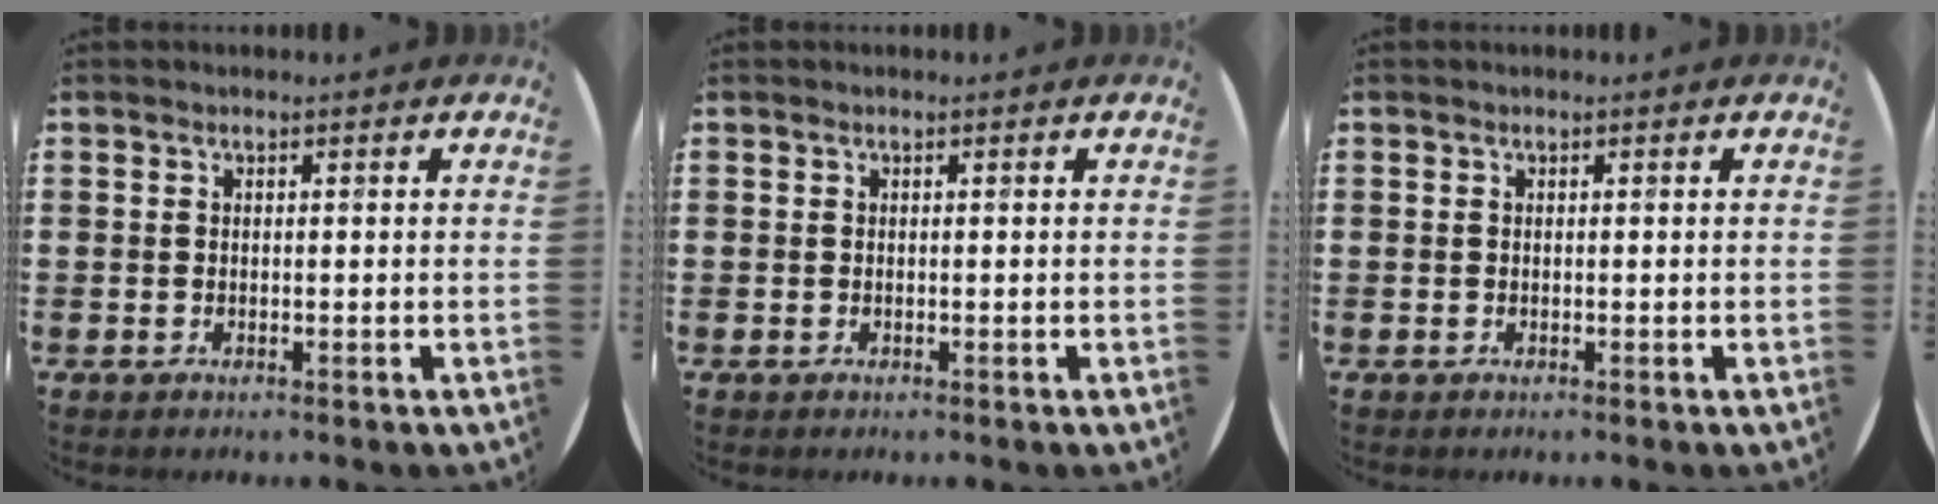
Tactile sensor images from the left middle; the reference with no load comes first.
{"total": 0.0}
{"total": 0.0}